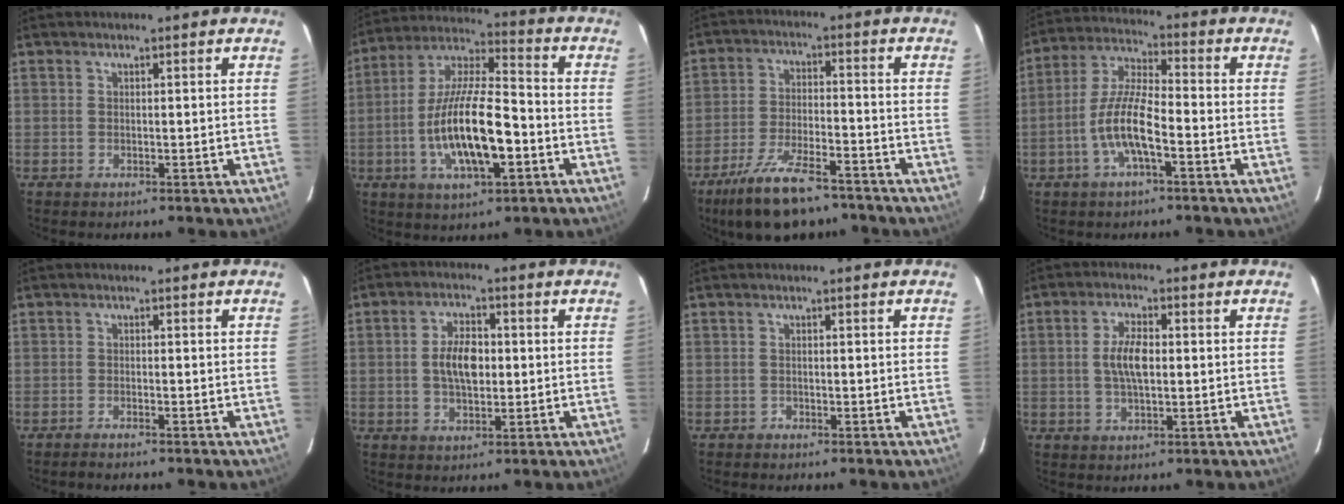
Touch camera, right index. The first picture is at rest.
{"total": 17.0, "force": [-4.6, 5.4, 15.5], "torque": [-0.300, -0.002, -0.082]}
{"total": 14.7, "force": [-11.0, 5.0, 8.2], "torque": [-0.177, -0.019, -0.187]}
{"total": 9.8, "force": [-3.8, 2.4, 8.7], "torque": [-0.185, 0.003, -0.073]}
{"total": 1.6, "force": [-1.5, 0.1, 0.6], "torque": [-0.022, -0.003, -0.029]}
{"total": 6.8, "force": [0.0, 3.7, 5.7], "torque": [-0.106, 0.009, 0.002]}
{"total": 0.7, "force": [-0.6, 0.3, -0.1], "torque": [0.000, 0.004, -0.012]}
{"total": 5.8, "force": [0.1, 2.4, 5.2], "torque": [-0.101, 0.006, 0.003]}